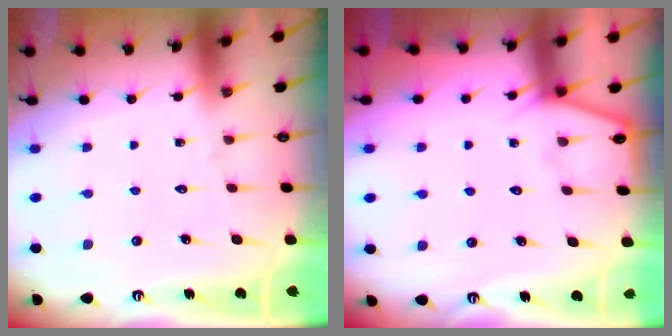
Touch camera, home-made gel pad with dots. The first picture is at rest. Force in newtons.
{"total": 4.0, "press": 3.9, "slide": 0.4}